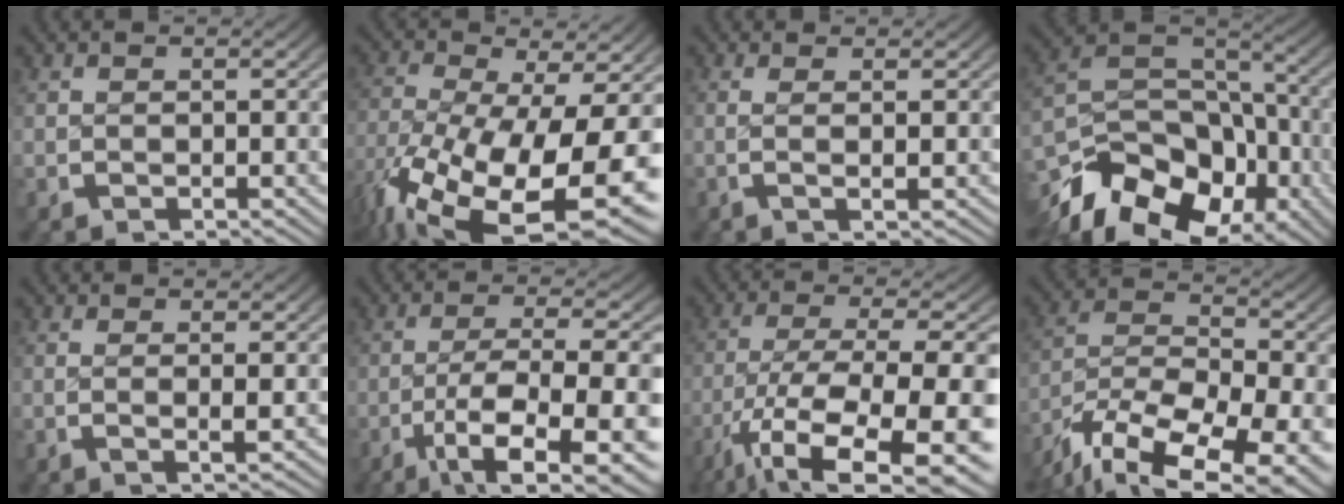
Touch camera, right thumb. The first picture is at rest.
{"total": 17.9, "force": [-4.8, 11.0, 13.2], "torque": [-0.280, -0.081, -0.032]}
{"total": 1.7, "force": [0.3, -0.2, 1.7], "torque": [-0.037, -0.007, 0.005]}
{"total": 15.5, "force": [-5.8, 10.7, 9.5], "torque": [-0.186, -0.054, -0.078]}
{"total": 1.7, "force": [0.2, -0.2, 1.7], "torque": [-0.034, -0.006, 0.003]}
{"total": 11.3, "force": [-4.1, 5.3, 9.1], "torque": [-0.181, -0.045, -0.034]}
{"total": 14.5, "force": [-4.4, 7.8, 11.4], "torque": [-0.238, -0.068, -0.028]}
{"total": 13.0, "force": [-5.0, 7.9, 9.0], "torque": [-0.187, -0.062, -0.053]}